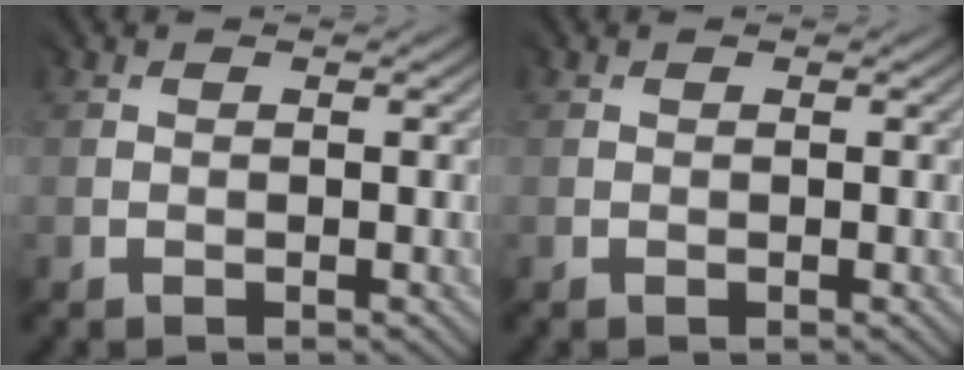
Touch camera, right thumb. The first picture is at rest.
{"total": 0.0}